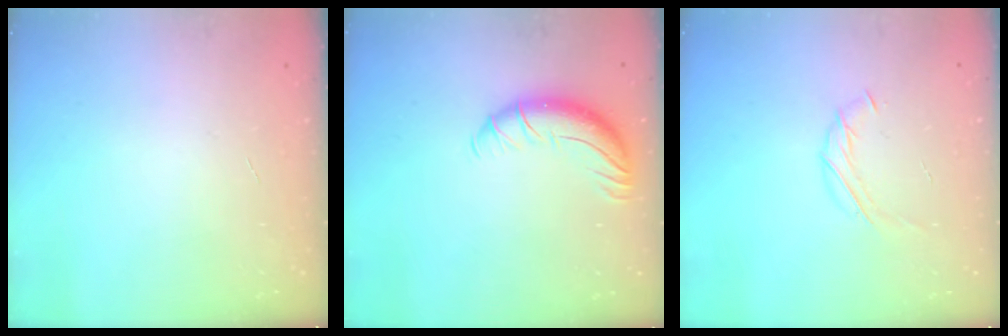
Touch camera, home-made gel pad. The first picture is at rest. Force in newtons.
{"total": 9.8, "press": 9.5, "slide": 2.4}
{"total": 7.1, "press": 7.1, "slide": 1.0}